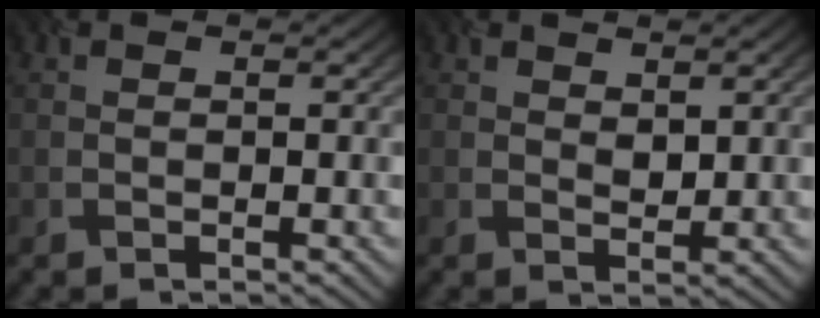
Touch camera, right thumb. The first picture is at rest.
{"total": 1.6, "force": [0.8, 0.9, 1.0], "torque": [-0.022, 0.004, 0.027]}